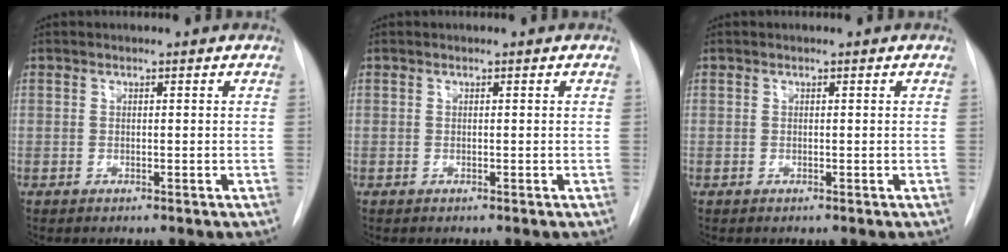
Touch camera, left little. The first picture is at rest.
{"total": 0.0}
{"total": 0.0}